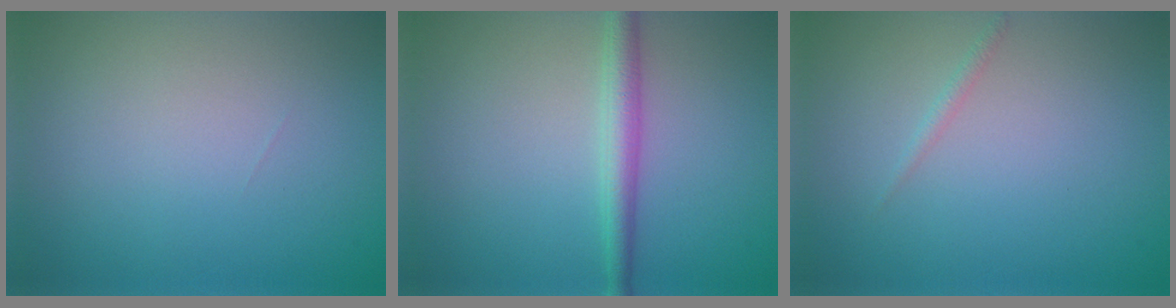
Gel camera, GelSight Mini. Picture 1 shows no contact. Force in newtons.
{"total": 2.7, "press": 2.7, "slide": 0.0}
{"total": 0.7, "press": 0.7, "slide": 0.0}